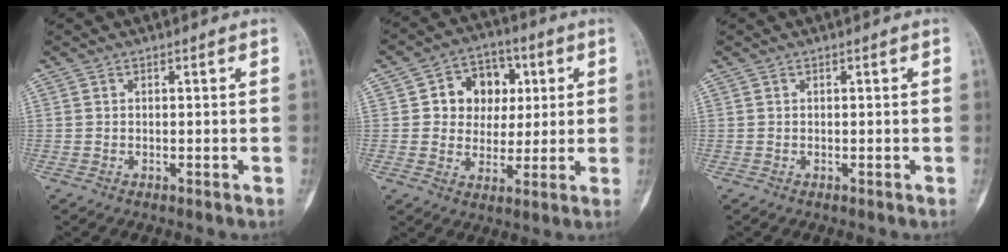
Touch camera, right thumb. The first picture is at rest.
{"total": 10.8, "force": [2.4, 8.9, 5.5], "torque": [-0.026, 0.003, 0.035]}
{"total": 0.0}